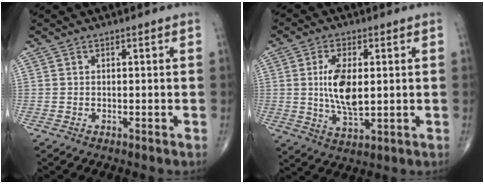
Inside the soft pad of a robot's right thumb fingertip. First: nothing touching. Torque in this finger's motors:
{"motor_torque": [1.74, 1.53, 1.40, -0.04, 0.24]}